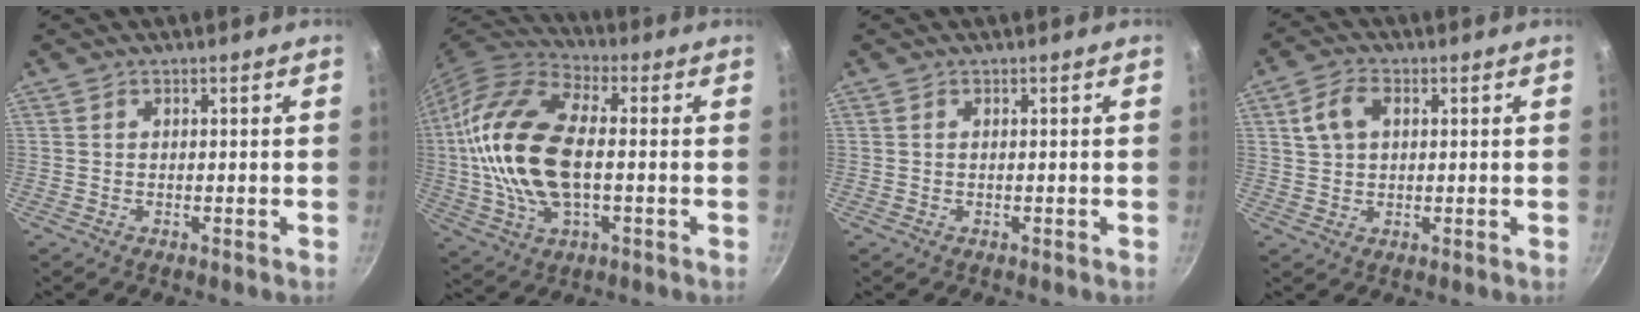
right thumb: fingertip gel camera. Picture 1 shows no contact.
{"total": 20.6, "force": [-0.1, 10.2, 17.9], "torque": [-0.373, 0.014, -0.005]}
{"total": 0.0}
{"total": 5.6, "force": [1.6, 3.7, 3.9], "torque": [-0.075, 0.009, 0.031]}